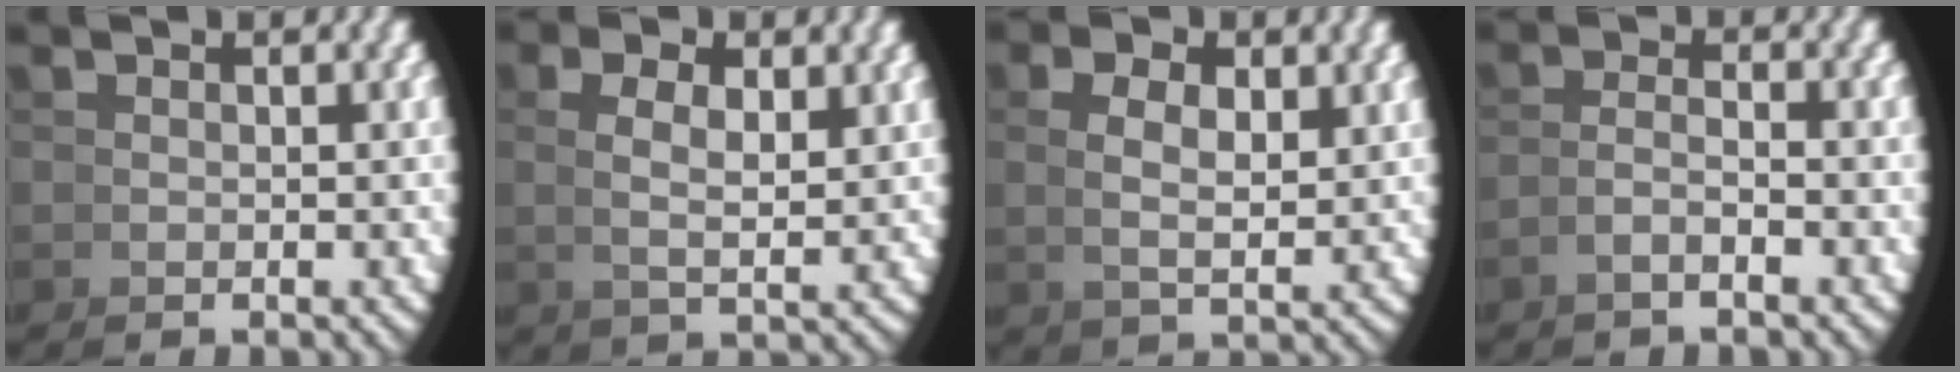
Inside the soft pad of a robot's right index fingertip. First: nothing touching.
{"total": 2.9, "force": [1.5, 0.3, 2.5], "torque": [-0.039, 0.001, 0.034]}
{"total": 2.7, "force": [1.5, 0.6, 2.2], "torque": [-0.032, 0.000, 0.034]}
{"total": 1.8, "force": [-1.0, -0.8, 1.2], "torque": [-0.018, 0.000, -0.017]}